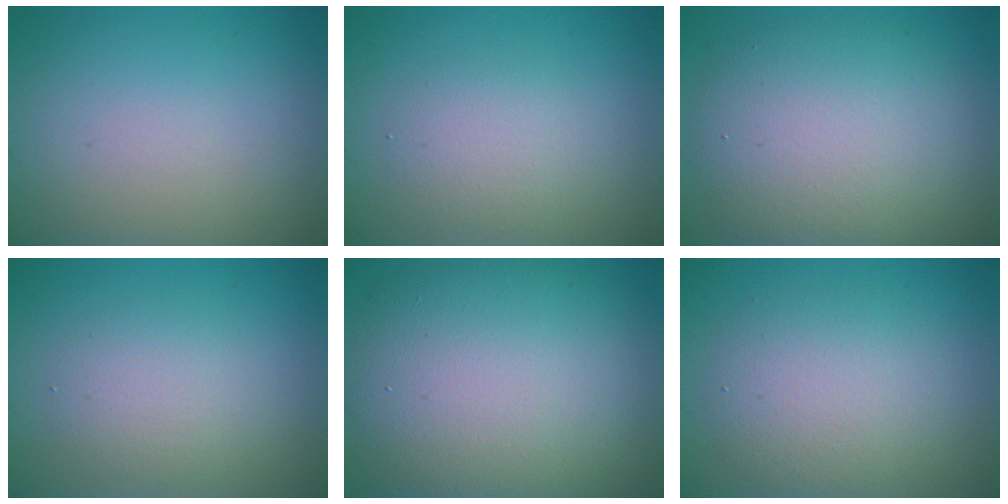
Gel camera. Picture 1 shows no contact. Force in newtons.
{"total": 2.3, "press": 2.3, "slide": 0.2}
{"total": 8.6, "press": 8.6, "slide": 0.3}
{"total": 2.6, "press": 2.6, "slide": 0.2}
{"total": 12.8, "press": 12.8, "slide": 0.5}
{"total": 4.5, "press": 4.5, "slide": 0.1}